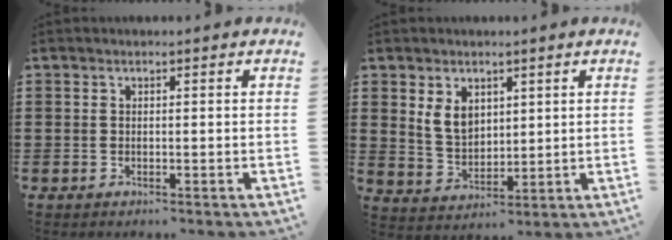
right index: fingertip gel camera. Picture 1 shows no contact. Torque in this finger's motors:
{"motor_torque": [0.44, 0.74, 0.46, 0.09]}